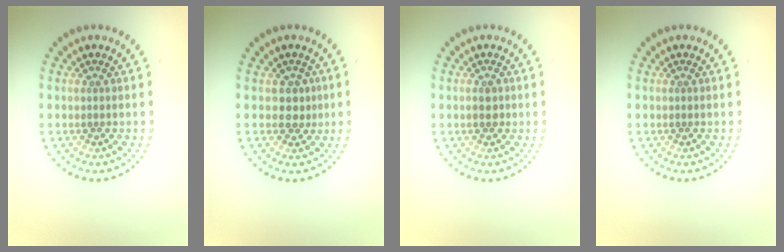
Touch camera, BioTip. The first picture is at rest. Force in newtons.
{"total": 1.7, "press": 1.4, "slide": 1.0}
{"total": 1.2, "press": 1.2, "slide": 0.2}
{"total": 0.0}